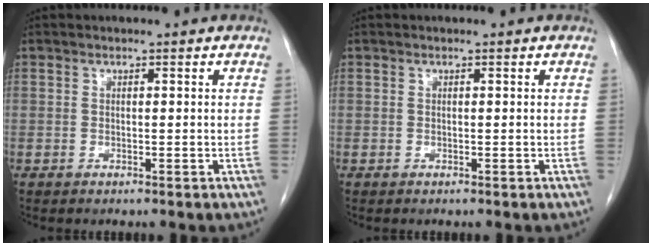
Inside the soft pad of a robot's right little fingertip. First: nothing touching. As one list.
[{"total": 0.0}]